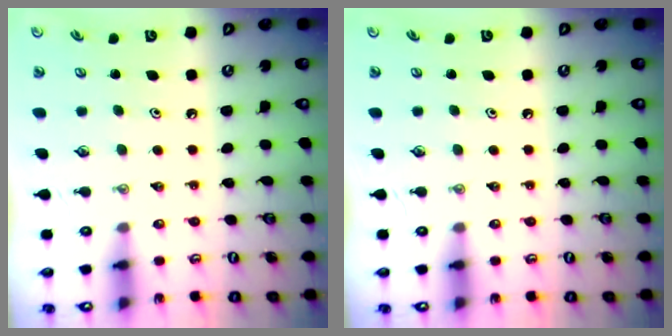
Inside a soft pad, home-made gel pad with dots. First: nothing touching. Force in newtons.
{"total": 0.0}